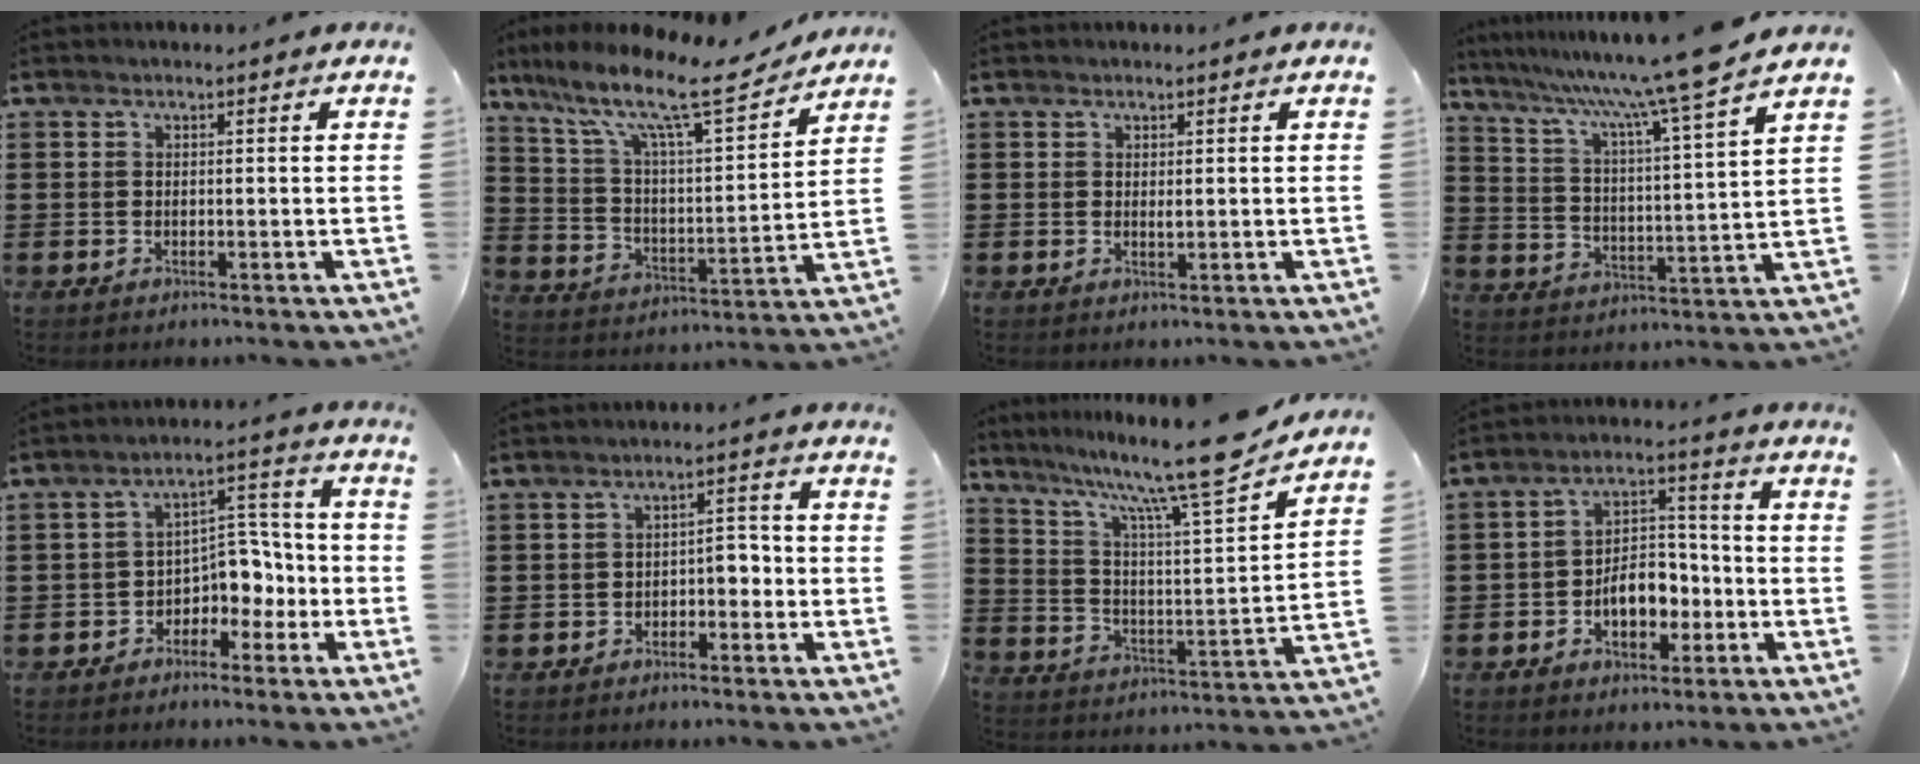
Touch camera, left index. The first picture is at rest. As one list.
[{"total": 12.8, "force": [9.9, 2.4, 7.9], "torque": [-0.171, -0.060, 0.162]}, {"total": 0.9, "force": [0.2, 0.2, 0.9], "torque": [-0.018, 0.000, 0.004]}, {"total": 9.3, "force": [7.7, -1.8, 5.0], "torque": [-0.118, -0.060, 0.114]}, {"total": 5.5, "force": [-2.4, 4.3, 2.5], "torque": [-0.055, 0.008, -0.049]}, {"total": 3.1, "force": [-1.5, 1.8, 2.1], "torque": [-0.042, 0.007, -0.033]}, {"total": 13.7, "force": [11.5, 0.1, 7.6], "torque": [-0.152, -0.083, 0.182]}, {"total": 7.3, "force": [-2.4, 4.7, 5.1], "torque": [-0.082, 0.008, -0.047]}]